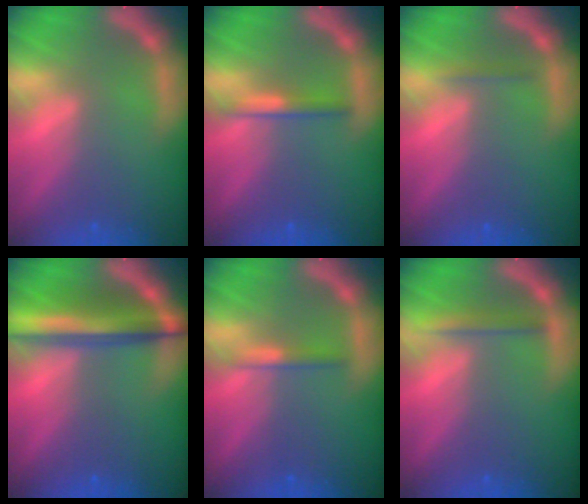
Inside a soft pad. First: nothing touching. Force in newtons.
{"total": 1.9}
{"total": 0.9}
{"total": 7.1}
{"total": 1.4}
{"total": 2.0}